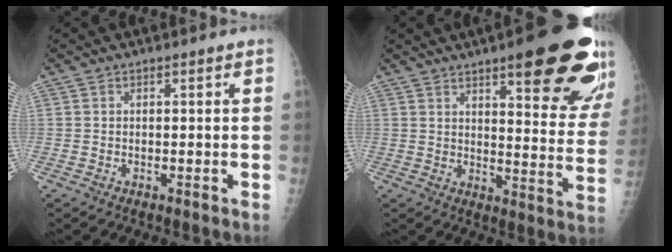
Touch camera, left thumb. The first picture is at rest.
{"total": 22.9, "force": [13.2, 5.7, 17.9], "torque": [-0.197, -0.057, 0.169]}